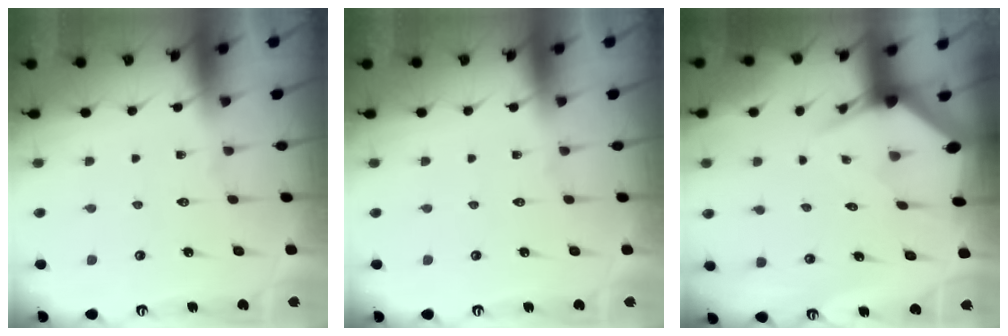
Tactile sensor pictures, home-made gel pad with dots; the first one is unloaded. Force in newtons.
{"total": 0.0}
{"total": 3.6, "press": 3.6, "slide": 0.2}